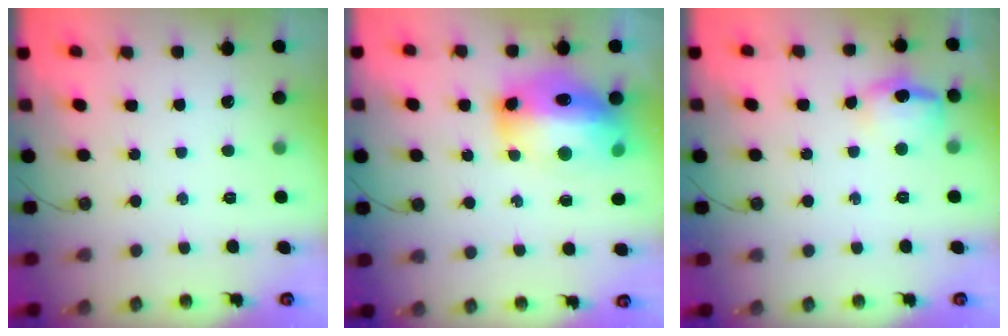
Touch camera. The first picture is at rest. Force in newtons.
{"total": 20.4, "press": 20.3, "slide": 2.3}
{"total": 11.0, "press": 10.9, "slide": 0.9}